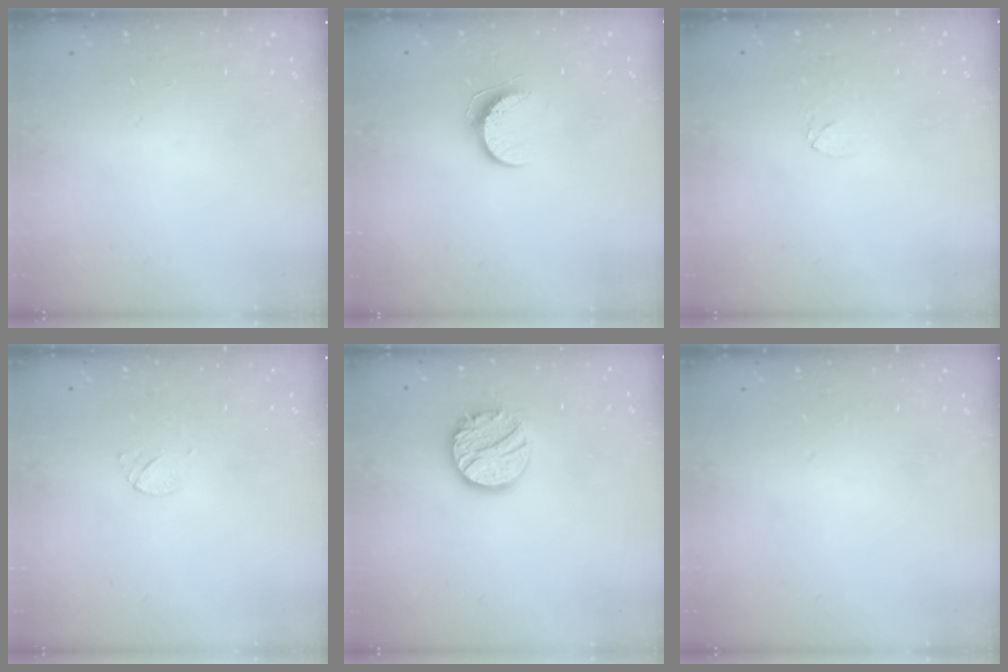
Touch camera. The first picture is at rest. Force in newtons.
{"total": 8.1, "press": 8.1, "slide": 0.6}
{"total": 3.6, "press": 3.6, "slide": 0.3}
{"total": 4.0, "press": 3.9, "slide": 0.7}
{"total": 13.7, "press": 13.6, "slide": 1.1}
{"total": 0.0}